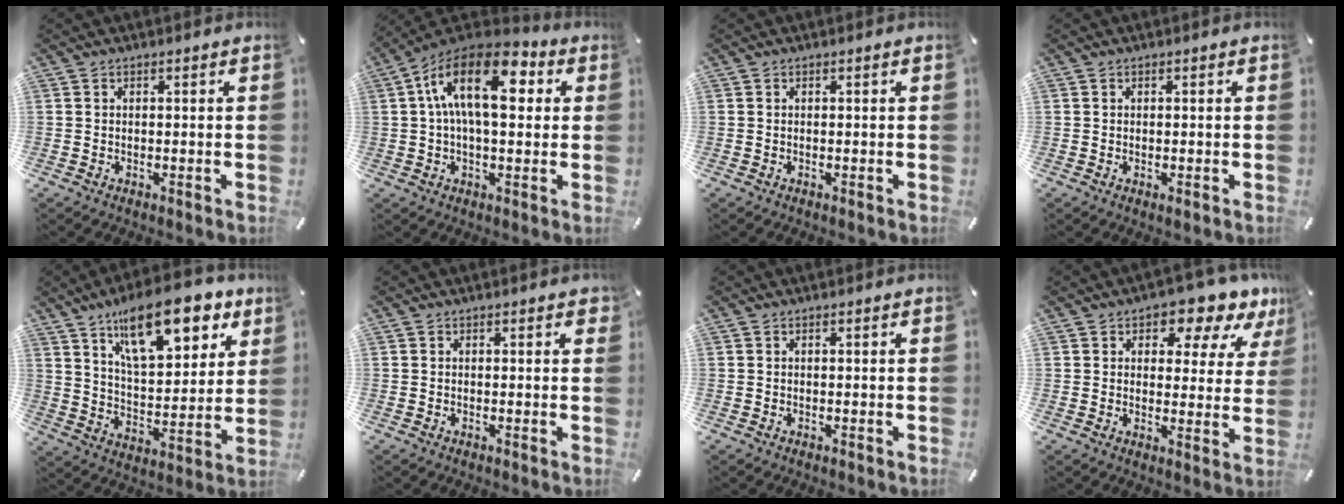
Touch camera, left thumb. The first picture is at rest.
{"total": 16.4, "force": [3.9, 8.6, 13.4], "torque": [-0.235, -0.008, 0.060]}
{"total": 0.0}
{"total": 0.8, "force": [0.0, 0.1, 0.8], "torque": [-0.014, -0.002, 0.000]}
{"total": 19.8, "force": [12.5, 8.8, 12.6], "torque": [-0.192, -0.063, 0.208]}
{"total": 0.8, "force": [0.3, 0.4, 0.6], "torque": [-0.004, 0.001, 0.002]}
{"total": 0.0}
{"total": 9.1, "force": [6.8, 4.5, 4.2], "torque": [-0.047, -0.051, 0.112]}